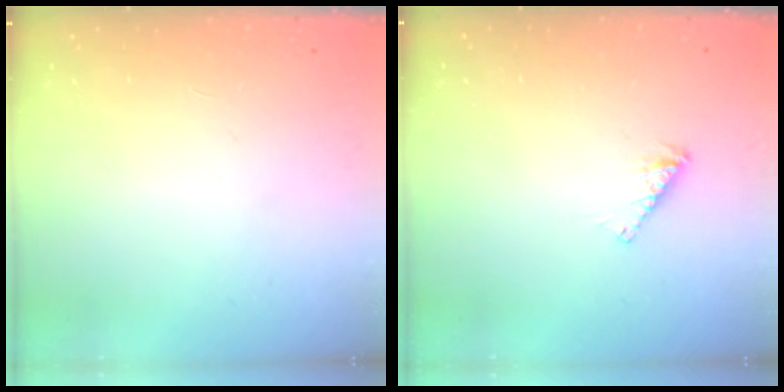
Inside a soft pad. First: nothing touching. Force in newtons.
{"total": 3.8, "press": 3.8, "slide": 0.5}